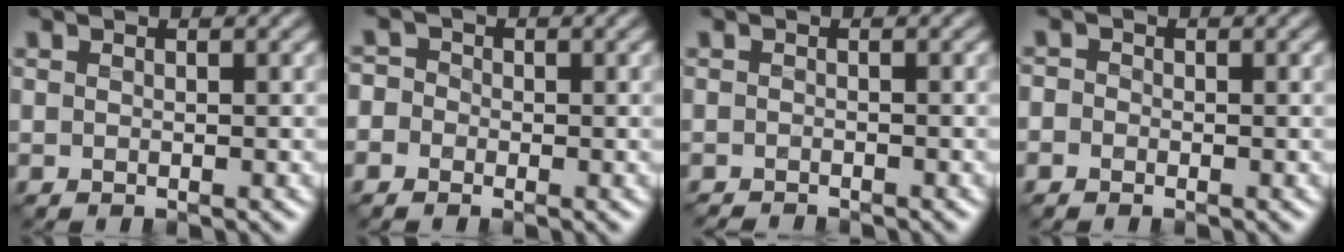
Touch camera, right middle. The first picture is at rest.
{"total": 2.8, "force": [-0.8, 2.6, 0.8], "torque": [0.003, 0.016, -0.047]}
{"total": 1.1, "force": [-1.1, -0.1, -0.1], "torque": [0.001, -0.006, -0.021]}
{"total": 1.2, "force": [-0.5, 1.0, 0.4], "torque": [0.003, 0.000, -0.016]}